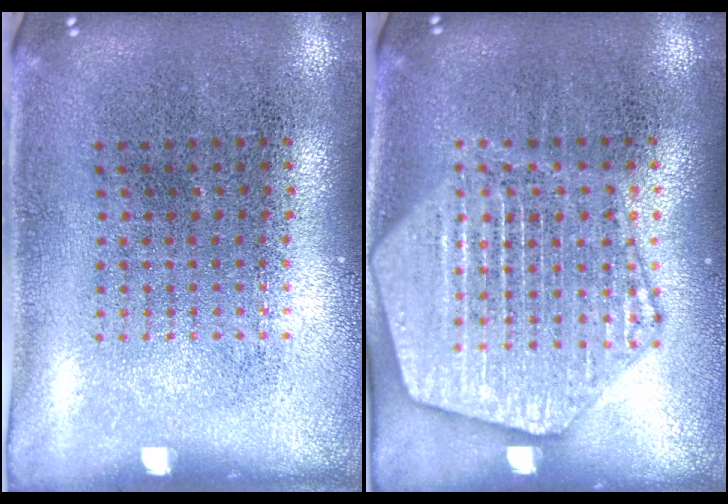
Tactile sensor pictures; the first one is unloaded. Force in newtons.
{"total": 4.0, "press": 3.9, "slide": 0.5}